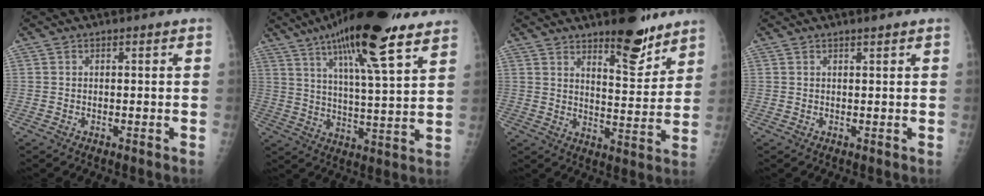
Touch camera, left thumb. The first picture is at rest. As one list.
[{"total": 21.7, "force": [13.7, 4.5, 16.2], "torque": [-0.254, -0.035, 0.219]}, {"total": 11.5, "force": [8.5, 3.7, 6.8], "torque": [-0.071, -0.065, 0.132]}, {"total": 1.1, "force": [0.9, 0.0, 0.7], "torque": [-0.009, -0.005, 0.016]}]